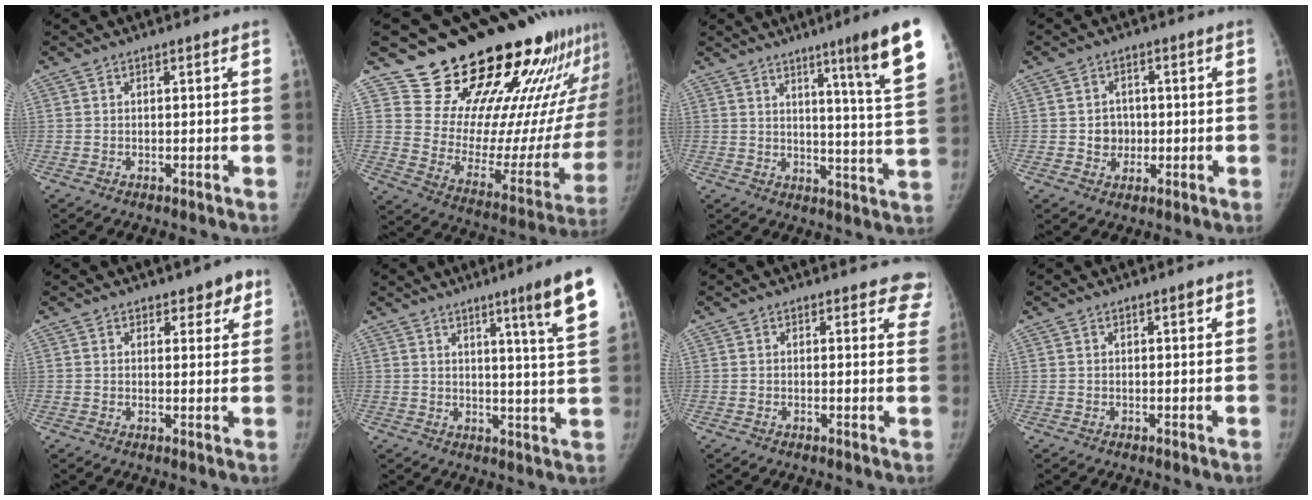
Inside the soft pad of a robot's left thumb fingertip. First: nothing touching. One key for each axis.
{"total": 29.5, "fx": 24.8, "fy": 10.7, "fz": 11.8, "tx": -0.125, "ty": -0.188, "tz": 0.341}
{"total": 15.3, "fx": 8.9, "fy": 0.1, "fz": 12.5, "tx": -0.162, "ty": -0.052, "tz": 0.117}
{"total": 4.3, "fx": -0.5, "fy": 4.0, "fz": 1.5, "tx": 0.007, "ty": 0.007, "tz": -0.007}
{"total": 4.4, "fx": 2.8, "fy": 2.5, "fz": 2.3, "tx": 0.009, "ty": -0.014, "tz": 0.035}
{"total": 11.5, "fx": 6.5, "fy": -0.2, "fz": 9.5, "tx": -0.128, "ty": -0.039, "tz": 0.082}
{"total": 6.0, "fx": 5.3, "fy": 2.5, "fz": 1.3, "tx": 0.032, "ty": -0.021, "tz": 0.032}
{"total": 1.0, "fx": 0.5, "fy": 0.4, "fz": 0.8, "tx": -0.006, "ty": 0.000, "tz": 0.007}